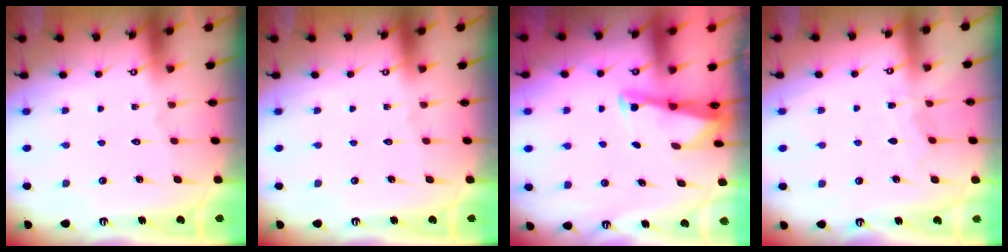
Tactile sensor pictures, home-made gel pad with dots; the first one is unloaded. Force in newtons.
{"total": 0.0}
{"total": 2.7, "press": 2.7, "slide": 0.1}
{"total": 4.6, "press": 4.6, "slide": 0.5}